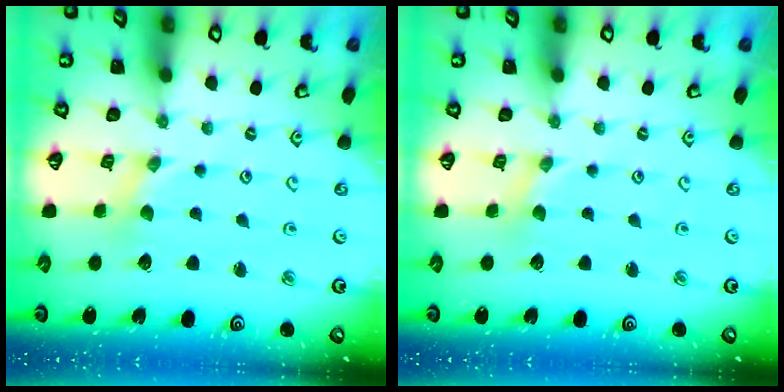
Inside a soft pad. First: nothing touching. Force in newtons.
{"total": 0.0}